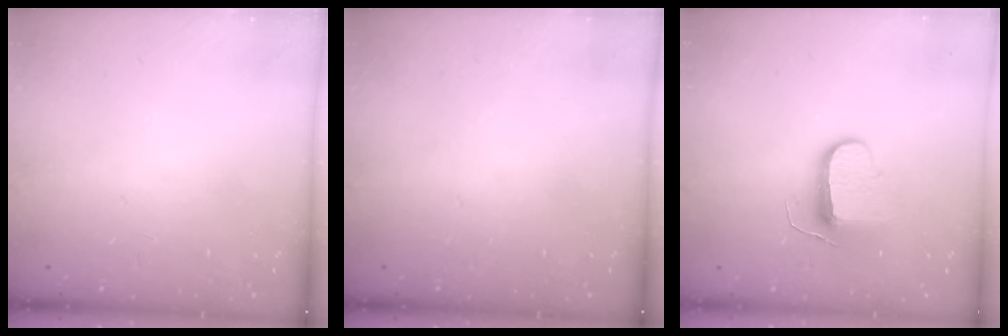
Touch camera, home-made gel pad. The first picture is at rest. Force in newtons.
{"total": 0.0}
{"total": 9.1, "press": 9.1, "slide": 0.0}